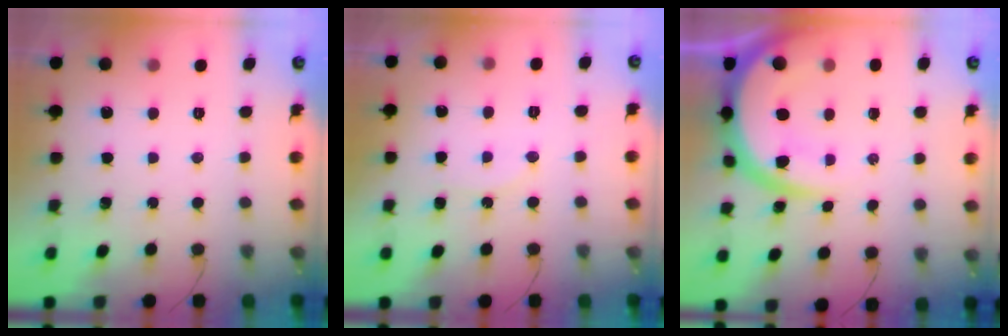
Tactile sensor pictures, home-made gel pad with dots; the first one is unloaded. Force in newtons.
{"total": 5.9, "press": 5.5, "slide": 2.2}
{"total": 14.6, "press": 14.5, "slide": 1.3}